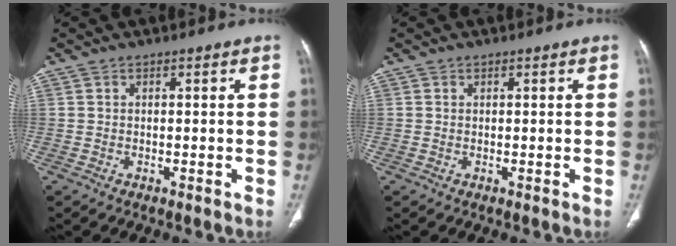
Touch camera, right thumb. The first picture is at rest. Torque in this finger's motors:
{"motor_torque": [-0.09, -0.24, -0.33, -0.04, 0.04]}